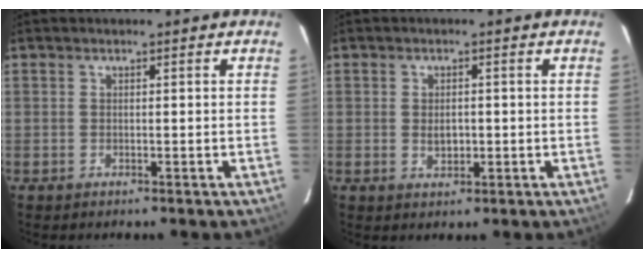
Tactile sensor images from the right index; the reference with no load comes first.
{"total": 2.9, "force": [-0.3, 1.8, 2.2], "torque": [-0.037, 0.000, -0.003]}